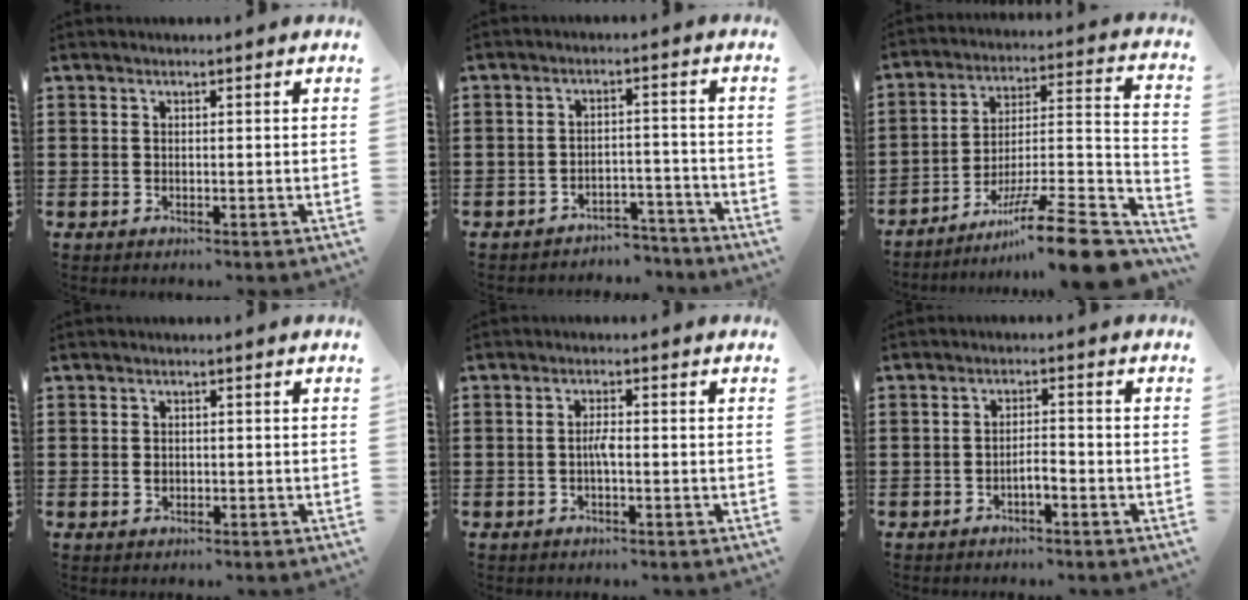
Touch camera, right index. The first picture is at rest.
{"total": 3.6, "force": [-3.5, 0.6, 0.6], "torque": [-0.014, 0.006, -0.072]}
{"total": 13.7, "force": [-10.0, 1.1, 9.3], "torque": [-0.127, 0.021, -0.179]}
{"total": 0.9, "force": [-0.2, 0.6, 0.6], "torque": [-0.016, 0.000, -0.003]}
{"total": 2.2, "force": [-0.5, 0.4, 2.1], "torque": [-0.048, -0.001, -0.013]}
{"total": 2.0, "force": [-1.3, 0.4, 1.5], "torque": [-0.029, 0.004, -0.025]}